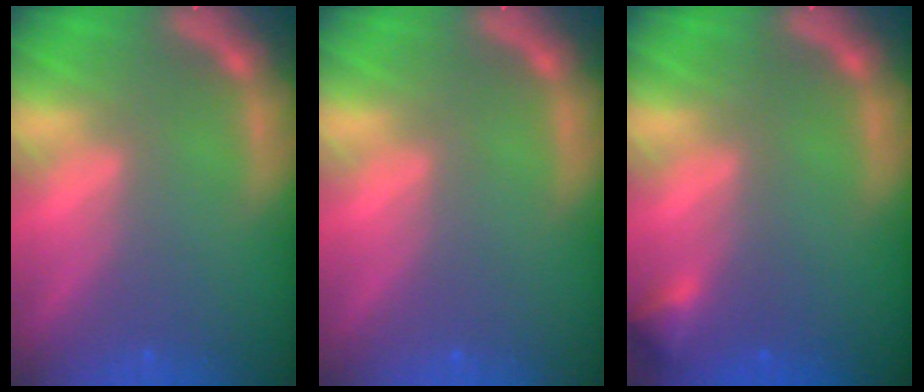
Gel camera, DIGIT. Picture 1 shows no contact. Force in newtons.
{"total": 0.0}
{"total": 1.4}